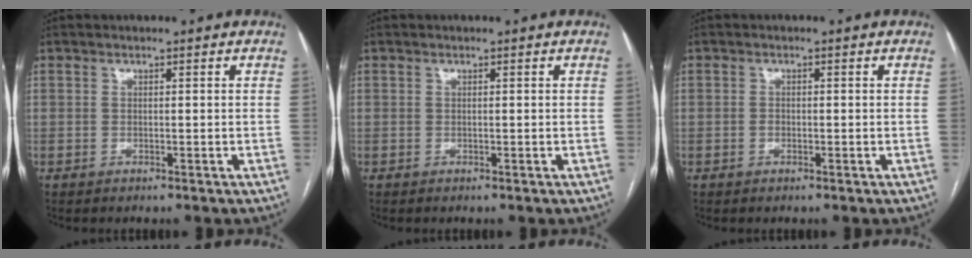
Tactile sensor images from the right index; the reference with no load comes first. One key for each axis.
{"total": 0.0}
{"total": 0.9, "fx": -0.3, "fy": 0.6, "fz": 0.6, "tx": -0.013, "ty": 0.002, "tz": -0.006}